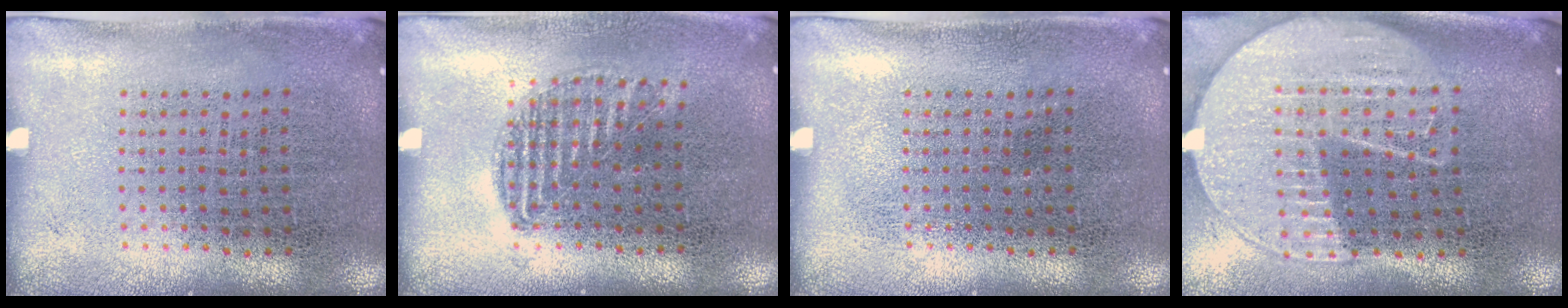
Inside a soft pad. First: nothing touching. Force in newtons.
{"total": 0.9, "press": 0.8, "slide": 0.5}
{"total": 0.0}
{"total": 2.0, "press": 1.8, "slide": 1.0}